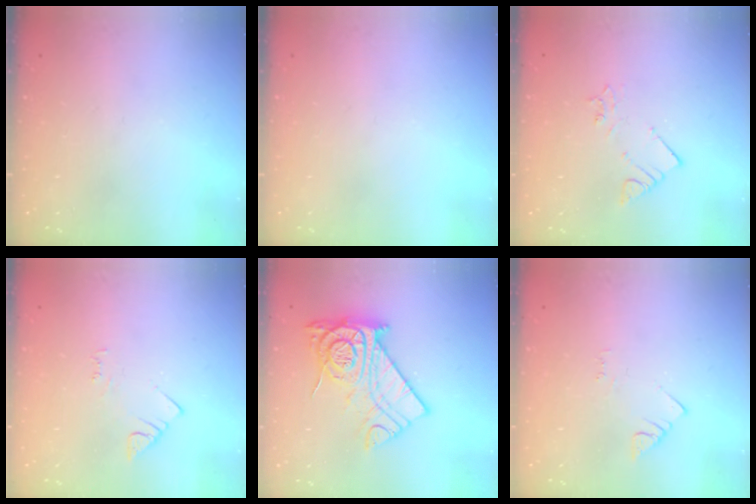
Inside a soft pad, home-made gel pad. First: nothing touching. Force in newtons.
{"total": 0.0}
{"total": 2.8, "press": 2.7, "slide": 0.5}
{"total": 2.5, "press": 2.5, "slide": 0.4}
{"total": 16.3, "press": 16.3, "slide": 1.3}
{"total": 1.5, "press": 1.5, "slide": 0.3}